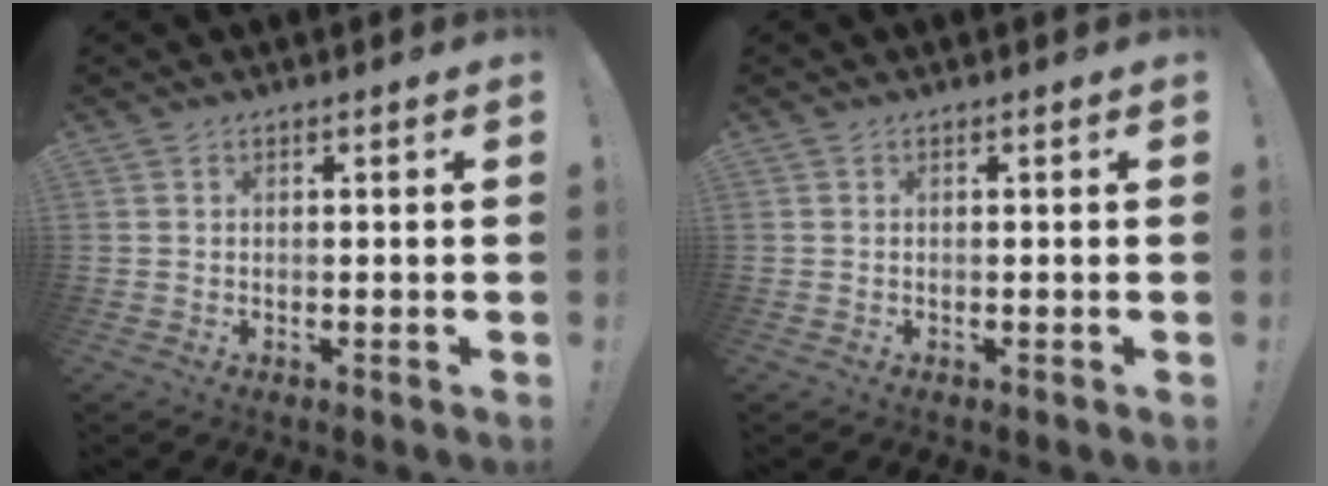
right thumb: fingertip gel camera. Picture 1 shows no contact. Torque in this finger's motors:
{"motor_torque": [0.00, 0.00, -0.13, 0.06, 0.03]}